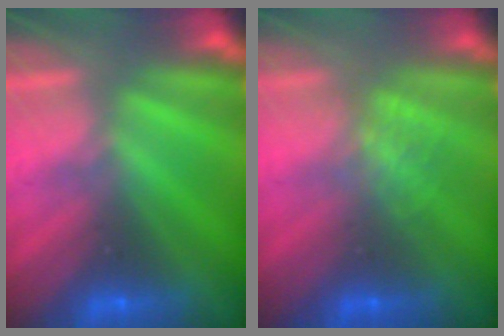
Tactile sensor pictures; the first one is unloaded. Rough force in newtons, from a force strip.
{"total": 1.2}